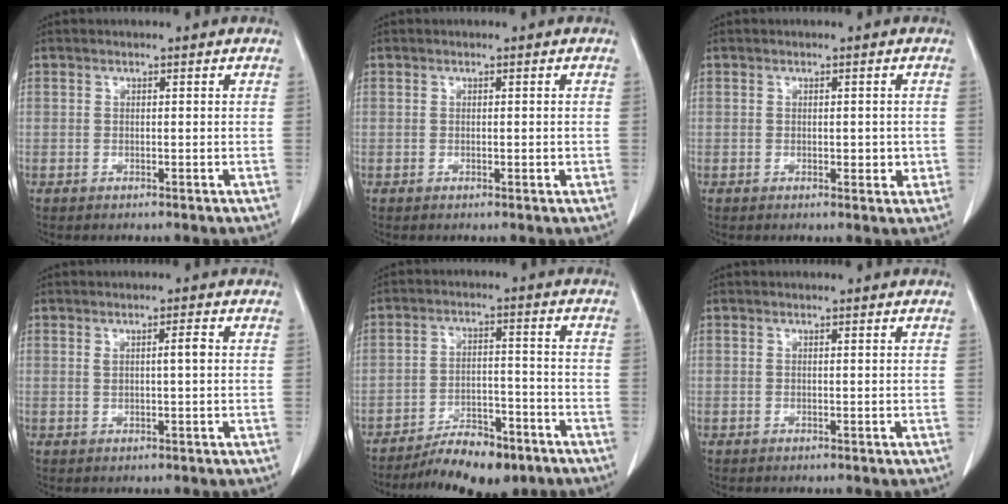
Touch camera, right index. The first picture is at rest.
{"total": 0.8, "force": [-0.1, 0.4, 0.7], "torque": [-0.009, 0.000, 0.002]}
{"total": 2.3, "force": [-0.1, 1.4, 1.9], "torque": [-0.018, -0.001, 0.003]}
{"total": 2.1, "force": [0.4, 0.1, 2.1], "torque": [-0.034, 0.002, 0.007]}
{"total": 9.9, "force": [-7.8, 3.8, 4.9], "torque": [-0.070, 0.008, -0.125]}
{"total": 0.0}